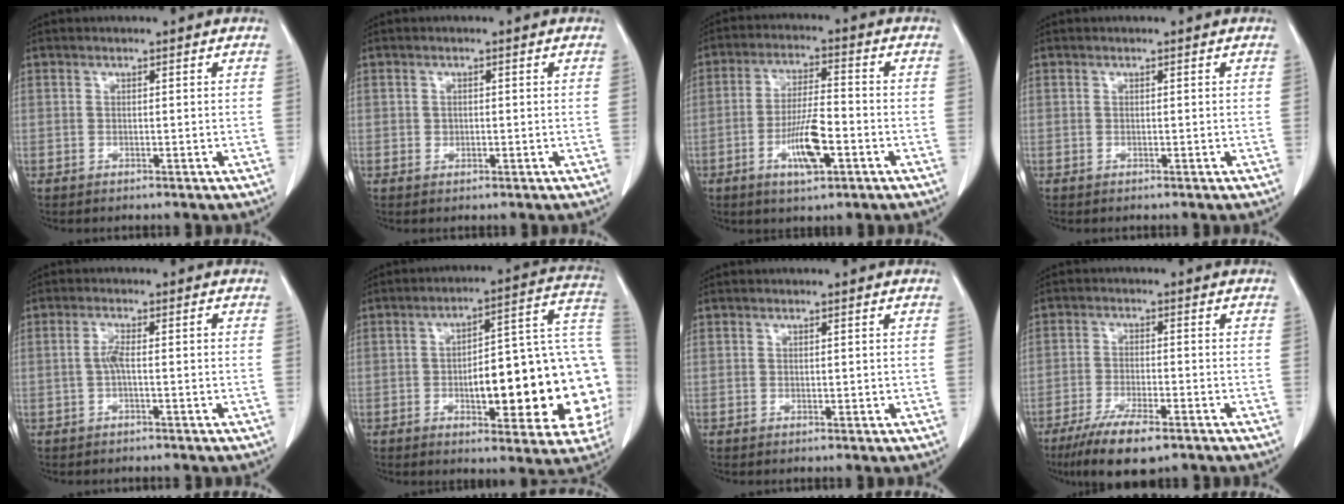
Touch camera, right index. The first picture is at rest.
{"total": 0.9, "force": [0.0, 0.8, 0.4], "torque": [-0.007, 0.001, 0.001]}
{"total": 8.3, "force": [-3.2, 1.9, 7.5], "torque": [-0.144, -0.002, -0.054]}
{"total": 0.0}
{"total": 2.7, "force": [-0.5, 0.5, 2.6], "torque": [-0.051, 0.008, -0.009]}
{"total": 23.5, "force": [-4.2, 6.3, 22.2], "torque": [-0.217, 0.040, -0.041]}
{"total": 0.7, "force": [0.0, 0.4, 0.6], "torque": [-0.006, 0.000, 0.002]}
{"total": 9.5, "force": [-6.5, 1.8, 6.6], "torque": [-0.114, -0.020, -0.105]}